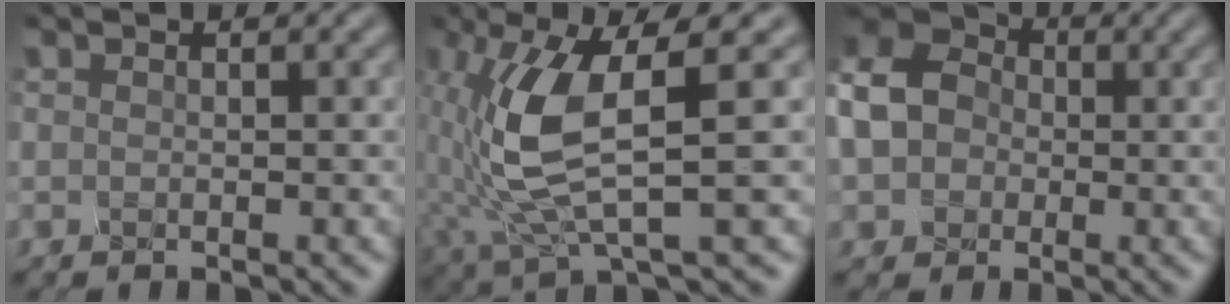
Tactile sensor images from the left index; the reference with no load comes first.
{"total": 6.3, "force": [0.4, 1.2, 6.2], "torque": [-0.155, -0.009, 0.023]}
{"total": 6.2, "force": [-0.4, 5.6, 2.5], "torque": [-0.084, 0.013, -0.024]}